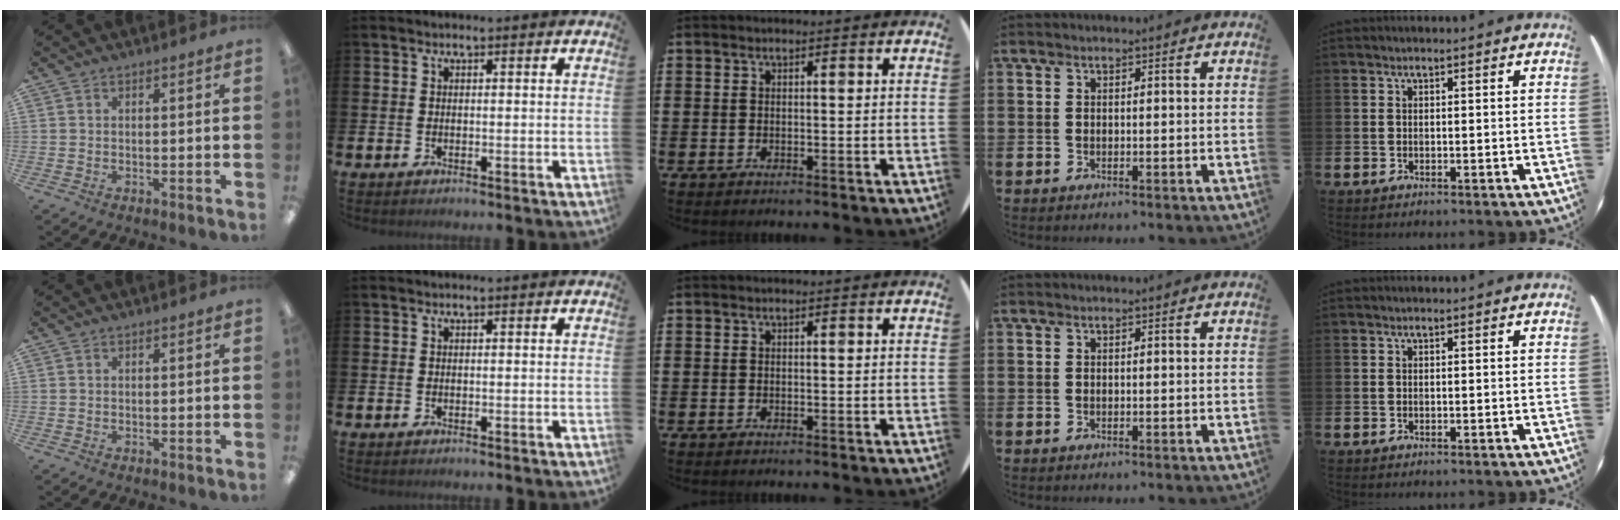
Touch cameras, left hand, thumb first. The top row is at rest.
{}